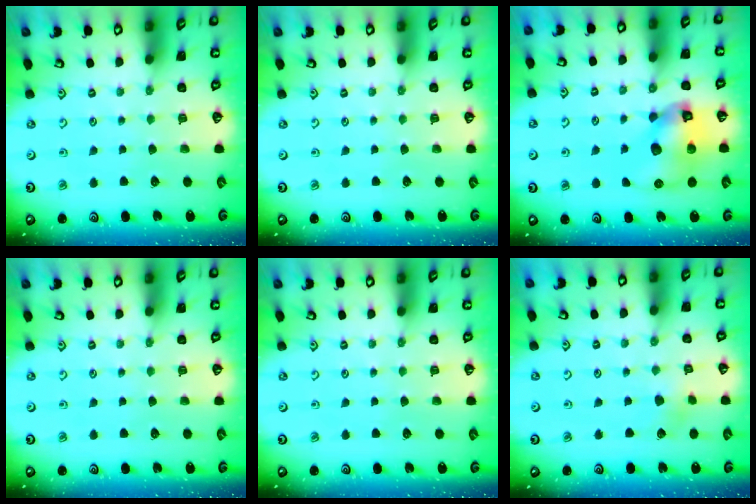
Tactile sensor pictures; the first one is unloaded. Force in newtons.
{"total": 0.0}
{"total": 12.2, "press": 12.1, "slide": 1.8}
{"total": 0.0}
{"total": 0.0}
{"total": 2.9, "press": 2.9, "slide": 0.3}